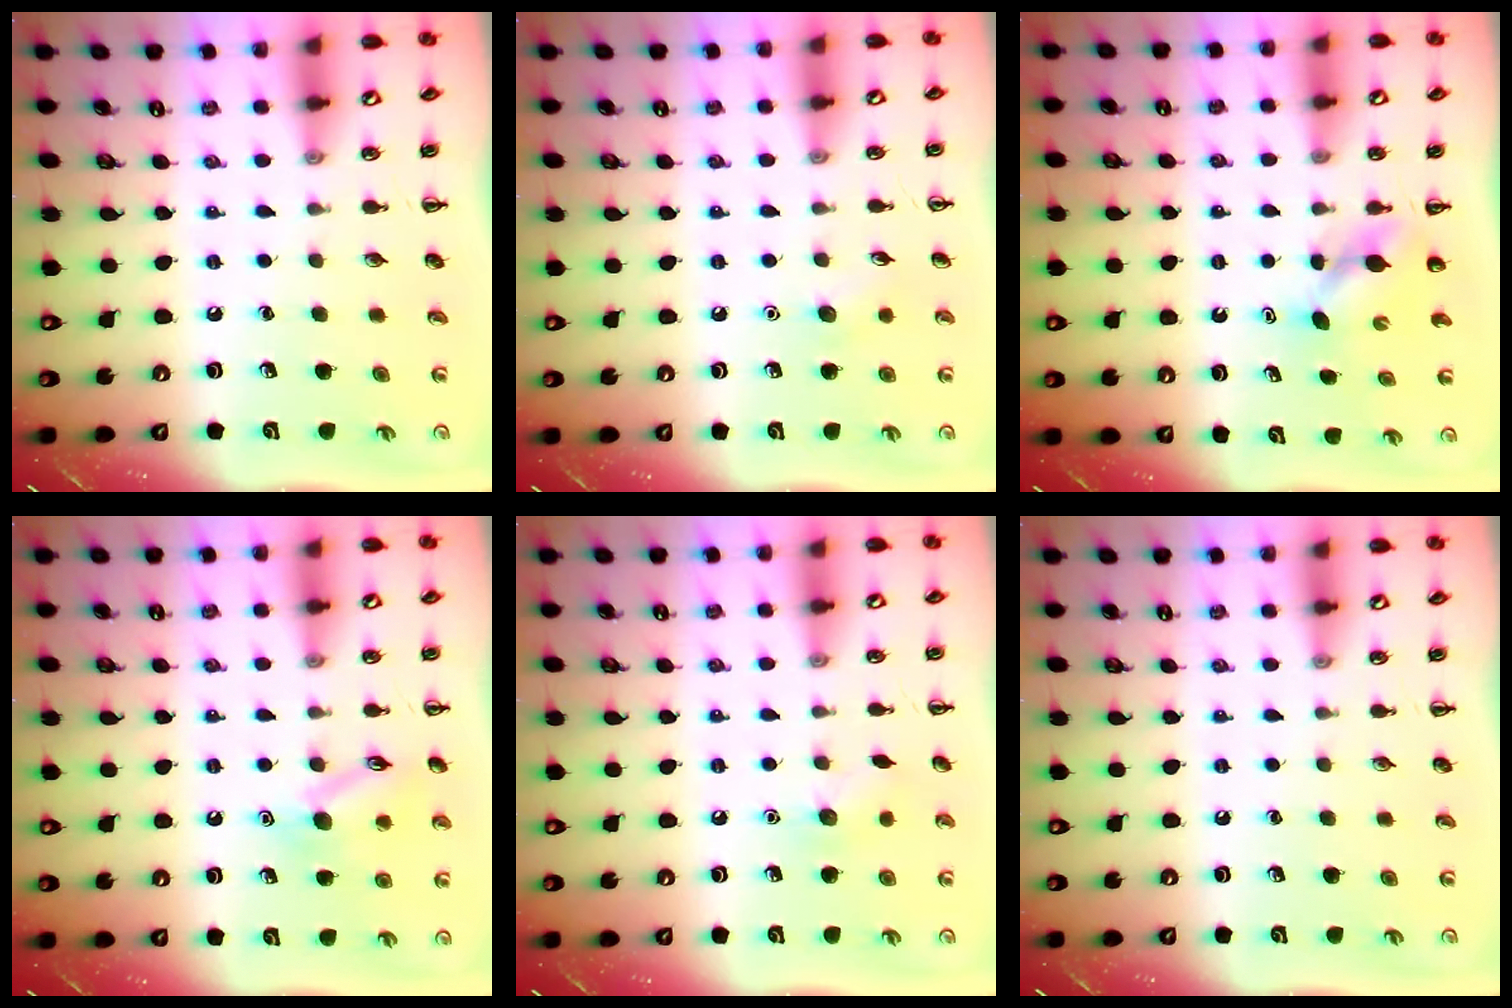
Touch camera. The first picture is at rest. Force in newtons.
{"total": 5.0, "press": 4.7, "slide": 1.5}
{"total": 4.0, "press": 3.8, "slide": 1.0}
{"total": 10.8, "press": 10.7, "slide": 0.6}
{"total": 7.1, "press": 6.9, "slide": 1.5}
{"total": 0.0}